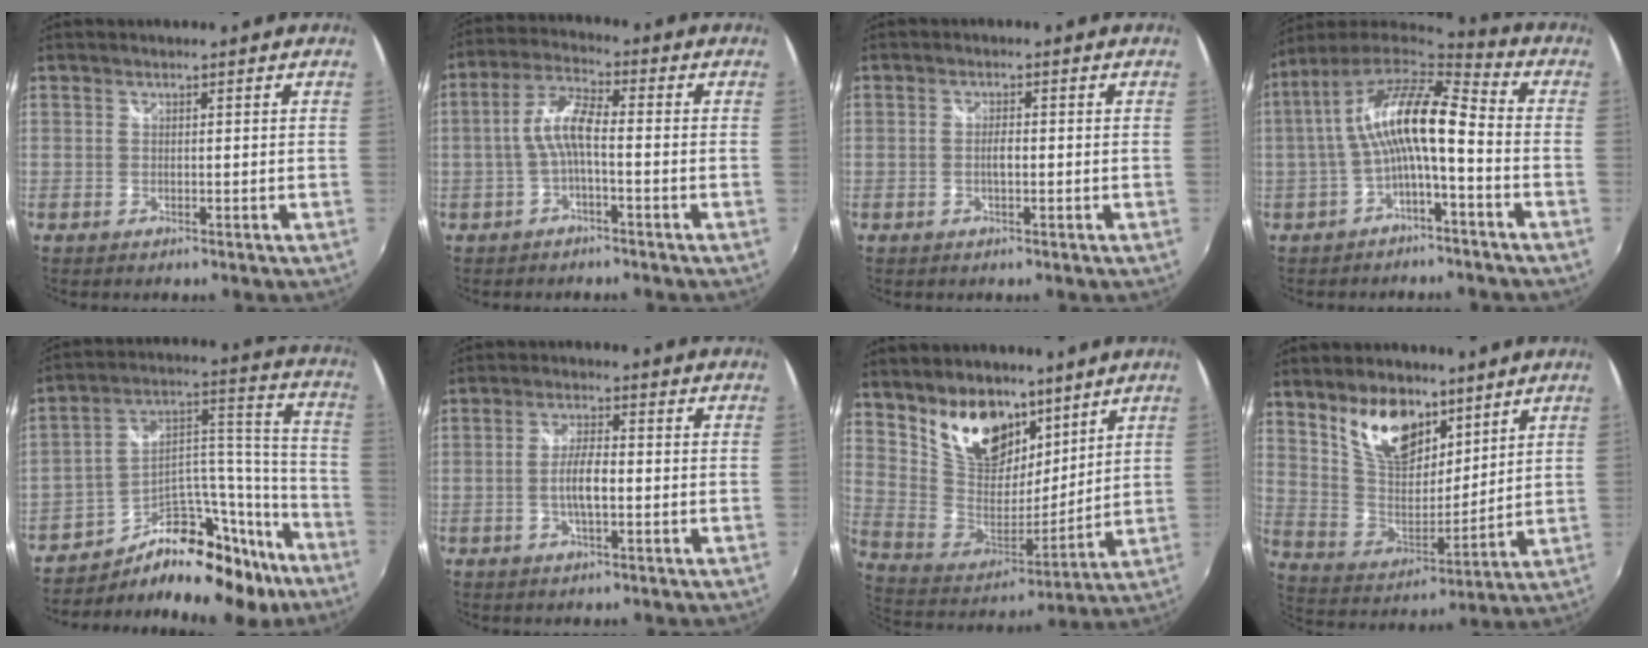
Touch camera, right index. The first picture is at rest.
{"total": 5.8, "force": [-1.4, 1.2, 5.5], "torque": [-0.119, 0.013, -0.029]}
{"total": 1.8, "force": [-0.3, 0.6, 1.7], "torque": [-0.031, 0.000, -0.006]}
{"total": 13.8, "force": [-1.1, 3.5, 13.3], "torque": [-0.253, 0.020, -0.025]}
{"total": 21.6, "force": [-15.0, 11.8, 10.1], "torque": [-0.159, 0.079, -0.219]}
{"total": 5.2, "force": [-1.1, 1.5, 4.9], "torque": [-0.094, 0.002, -0.019]}
{"total": 16.2, "force": [10.4, 9.2, 8.4], "torque": [-0.171, 0.008, 0.202]}
{"total": 14.6, "force": [9.1, 7.8, 8.3], "torque": [-0.157, 0.003, 0.174]}